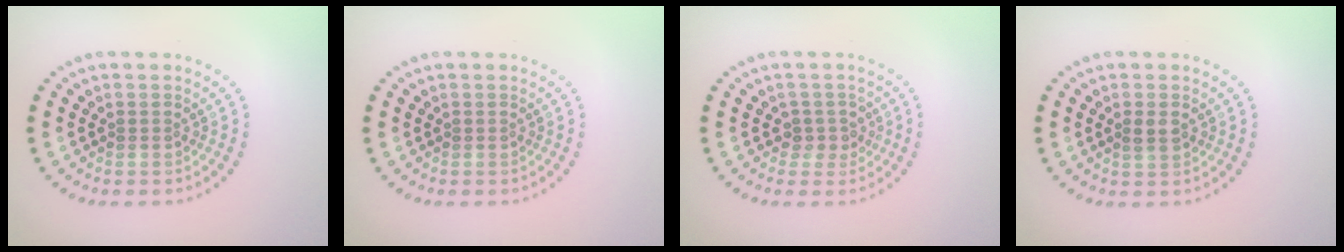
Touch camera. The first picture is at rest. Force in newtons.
{"total": 0.0}
{"total": 1.7, "press": 1.4, "slide": 0.8}
{"total": 1.4, "press": 1.3, "slide": 0.3}